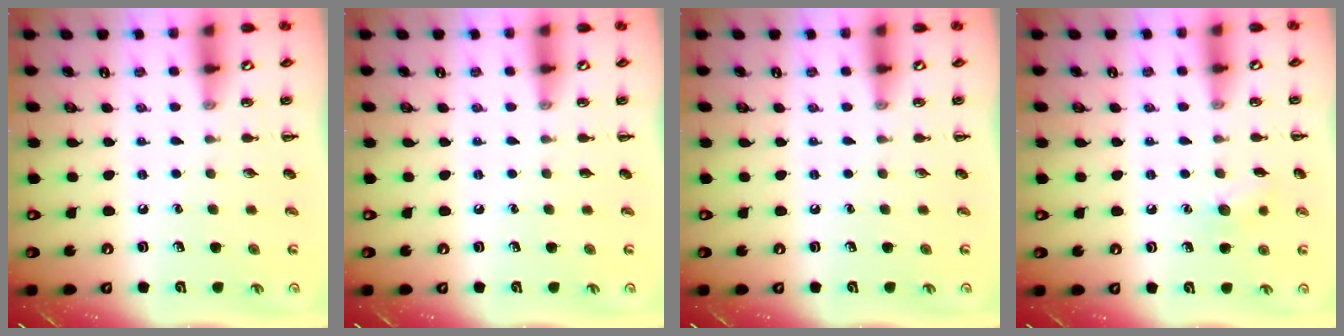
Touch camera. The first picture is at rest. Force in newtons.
{"total": 0.0}
{"total": 0.0}
{"total": 7.1, "press": 6.9, "slide": 1.6}